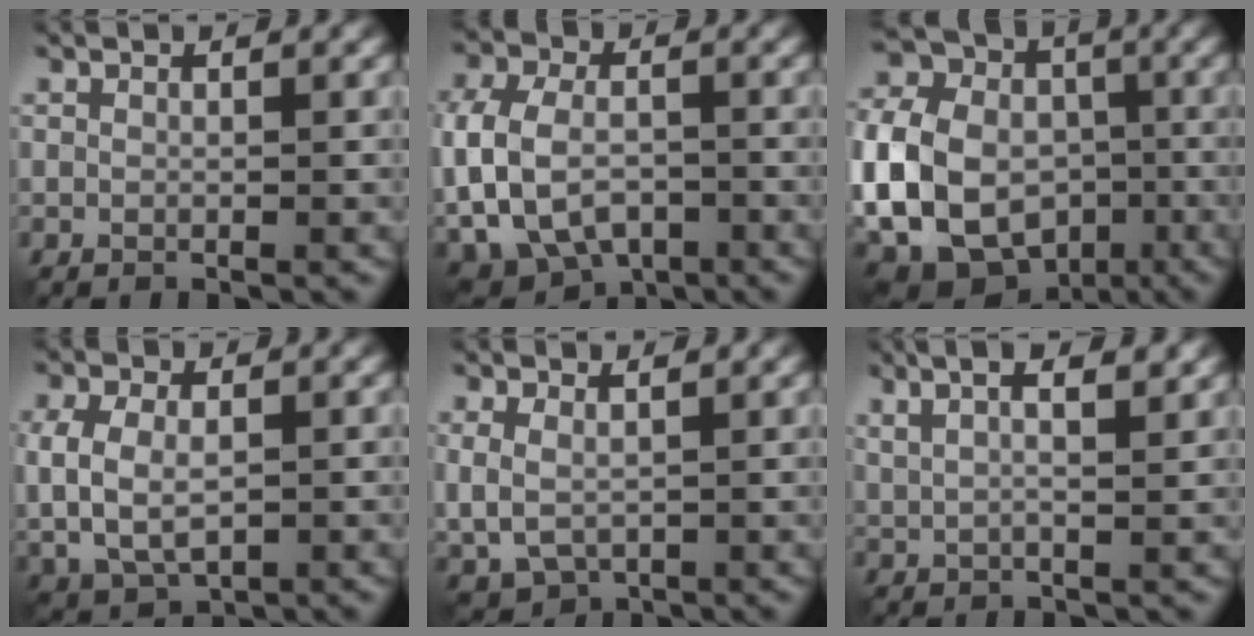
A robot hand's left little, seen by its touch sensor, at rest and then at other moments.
{"total": 12.2, "force": [-4.0, 8.4, 7.8], "torque": [-0.165, -0.004, -0.064]}
{"total": 16.2, "force": [-4.4, 12.7, 9.1], "torque": [-0.196, -0.007, -0.097]}
{"total": 6.8, "force": [-0.9, 4.7, 4.9], "torque": [-0.120, -0.010, 0.001]}
{"total": 3.8, "force": [0.8, 2.3, 2.8], "torque": [-0.064, -0.005, 0.017]}
{"total": 7.3, "force": [4.2, 2.9, 5.2], "torque": [-0.073, 0.032, 0.046]}